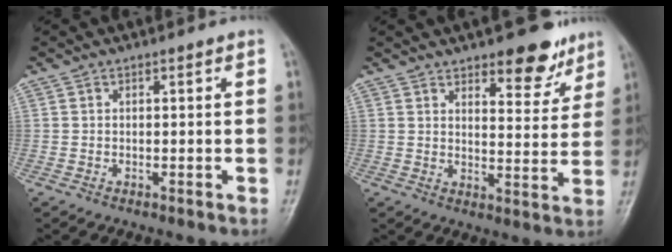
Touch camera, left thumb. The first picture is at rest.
{"total": 9.8, "force": [6.8, 4.0, 5.9], "torque": [-0.043, -0.042, 0.096]}